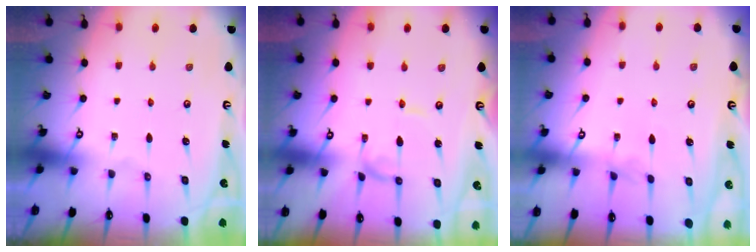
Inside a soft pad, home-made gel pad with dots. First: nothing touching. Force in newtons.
{"total": 1.1, "press": 1.1, "slide": 0.0}
{"total": 2.3, "press": 2.3, "slide": 0.4}